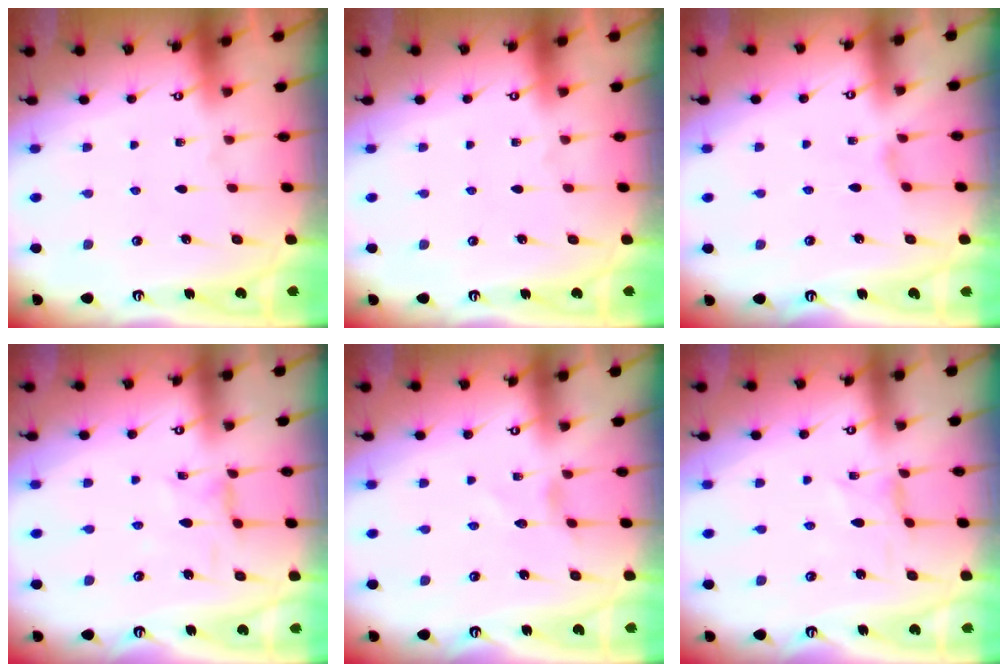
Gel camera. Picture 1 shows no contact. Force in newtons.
{"total": 0.0}
{"total": 1.0, "press": 1.0, "slide": 0.3}
{"total": 1.9, "press": 1.9, "slide": 0.3}
{"total": 0.0}
{"total": 0.0}